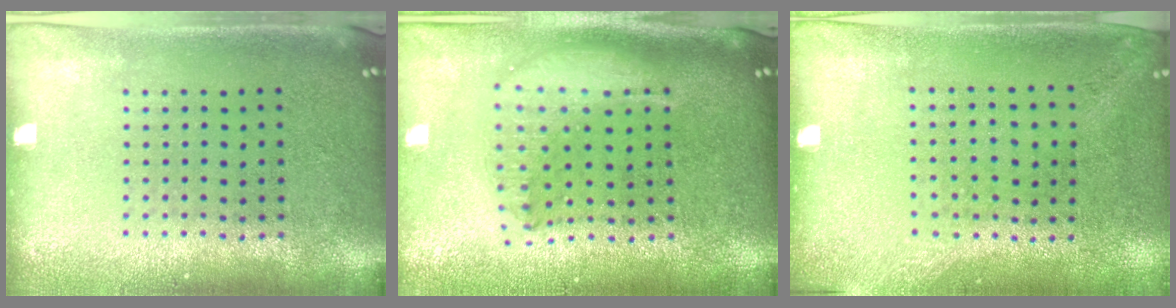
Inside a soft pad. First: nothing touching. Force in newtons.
{"total": 2.0, "press": 1.6, "slide": 1.2}
{"total": 1.4, "press": 1.0, "slide": 1.0}